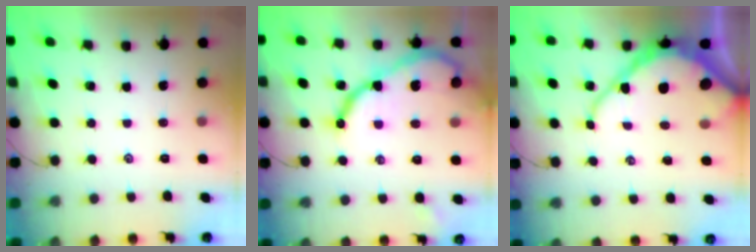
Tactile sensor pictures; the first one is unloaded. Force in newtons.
{"total": 15.1, "press": 15.1, "slide": 1.6}
{"total": 12.6, "press": 12.6, "slide": 1.3}